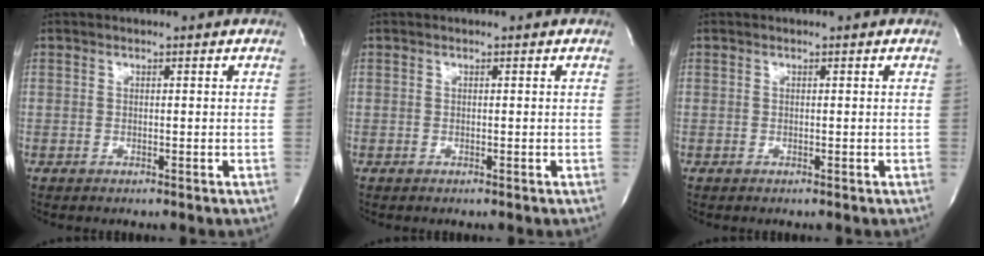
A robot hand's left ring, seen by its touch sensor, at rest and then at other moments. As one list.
[{"total": 0.0}, {"total": 0.0}]